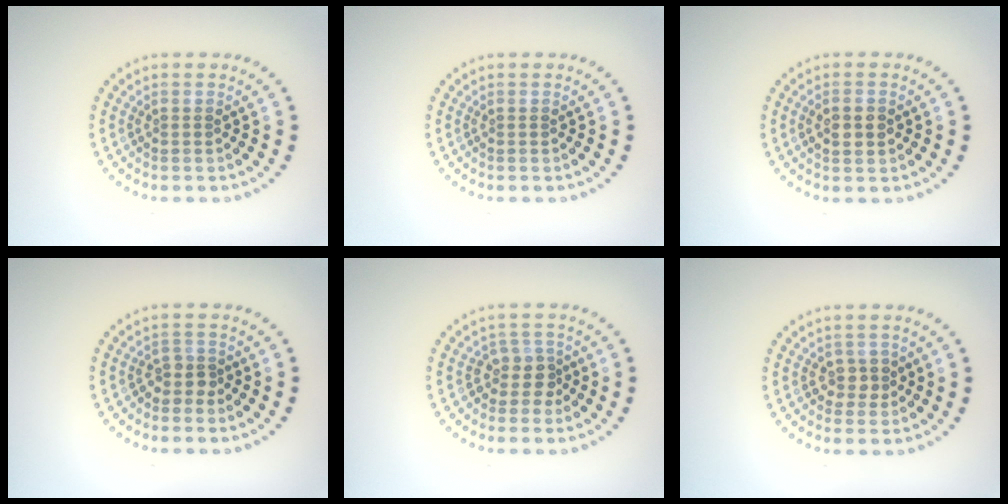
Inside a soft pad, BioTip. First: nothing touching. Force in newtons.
{"total": 0.0}
{"total": 1.9, "press": 1.9, "slide": 0.1}
{"total": 1.5, "press": 1.2, "slide": 0.9}
{"total": 2.1, "press": 1.6, "slide": 1.3}
{"total": 1.5, "press": 1.4, "slide": 0.6}